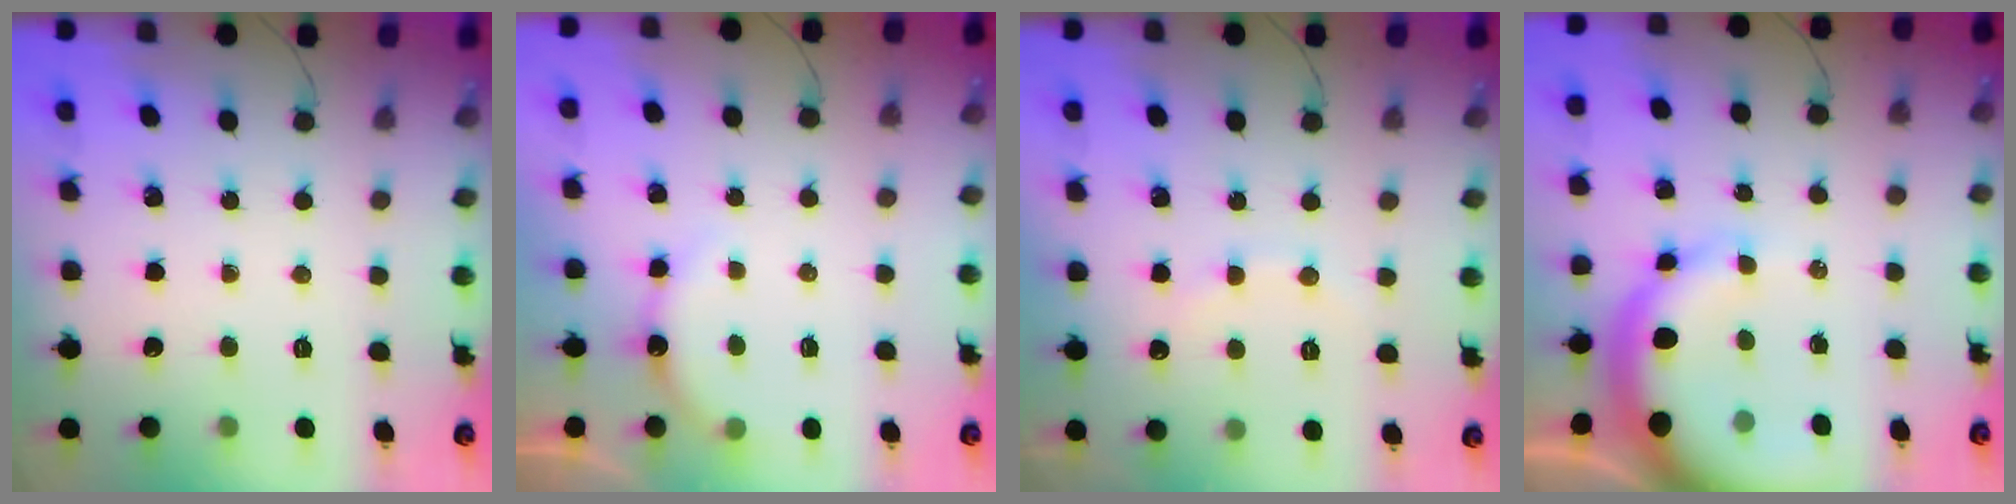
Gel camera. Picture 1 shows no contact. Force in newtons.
{"total": 5.0, "press": 4.9, "slide": 0.9}
{"total": 7.2, "press": 7.1, "slide": 1.3}
{"total": 13.1, "press": 12.8, "slide": 2.3}